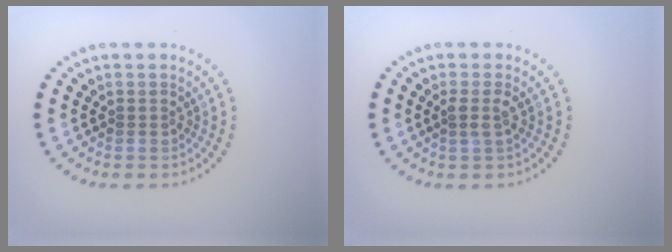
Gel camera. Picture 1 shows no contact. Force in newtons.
{"total": 1.4, "press": 1.1, "slide": 0.8}